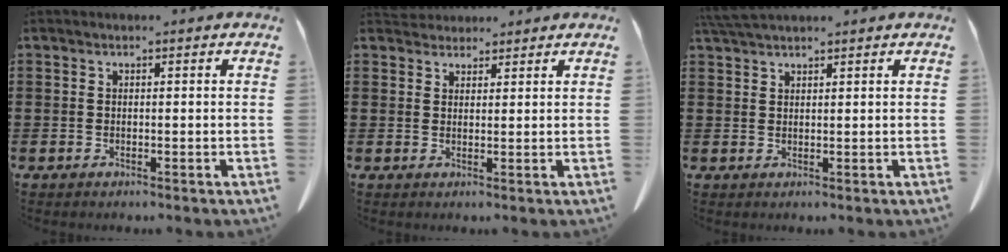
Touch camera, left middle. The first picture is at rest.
{"total": 2.5, "force": [2.4, 0.9, 0.1], "torque": [-0.009, 0.000, 0.045]}
{"total": 3.0, "force": [2.7, 0.3, 1.2], "torque": [-0.031, 0.000, 0.052]}